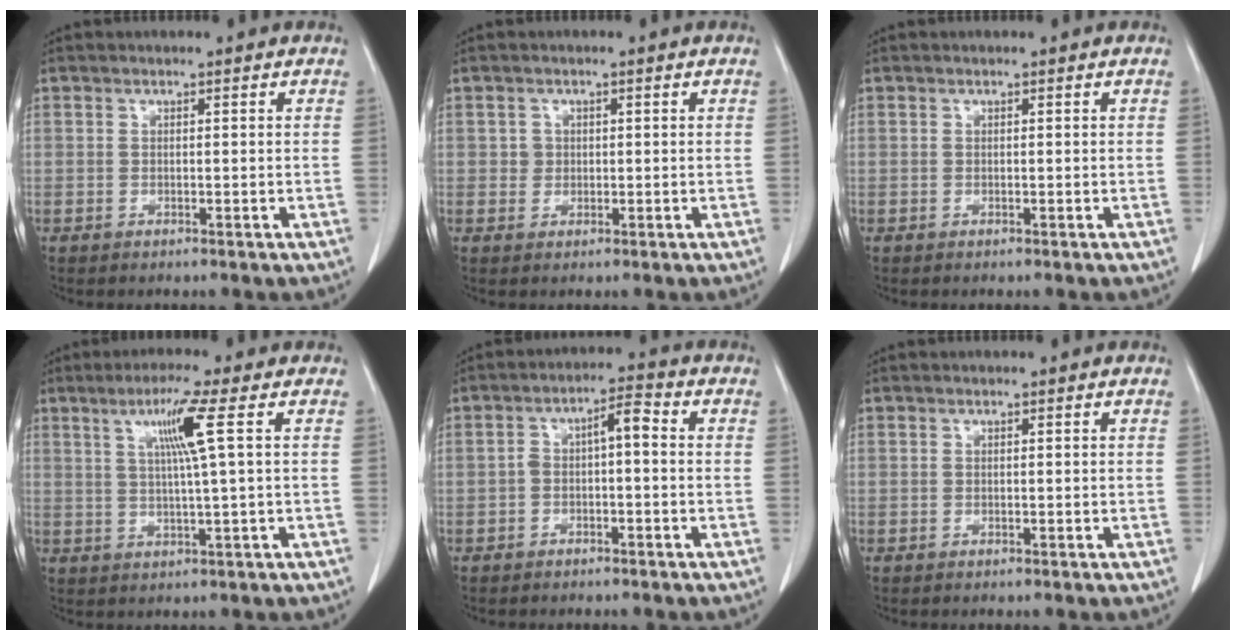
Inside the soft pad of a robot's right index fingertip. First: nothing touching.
{"total": 1.5, "force": [0.2, 1.5, 0.2], "torque": [0.002, 0.002, 0.003]}
{"total": 0.0}
{"total": 6.4, "force": [2.2, -1.4, 5.9], "torque": [-0.111, 0.002, 0.042]}
{"total": 4.4, "force": [-0.3, 1.3, 4.1], "torque": [-0.071, 0.029, -0.006]}
{"total": 0.0}